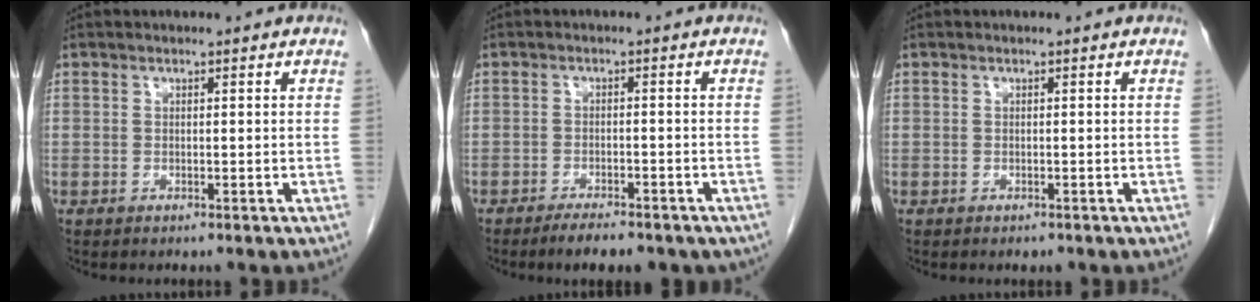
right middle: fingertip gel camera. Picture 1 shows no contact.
{"total": 6.2, "force": [-4.8, 2.0, 3.5], "torque": [-0.047, -0.005, -0.063]}
{"total": 0.6, "force": [-0.5, 0.4, 0.2], "torque": [-0.007, -0.001, -0.004]}